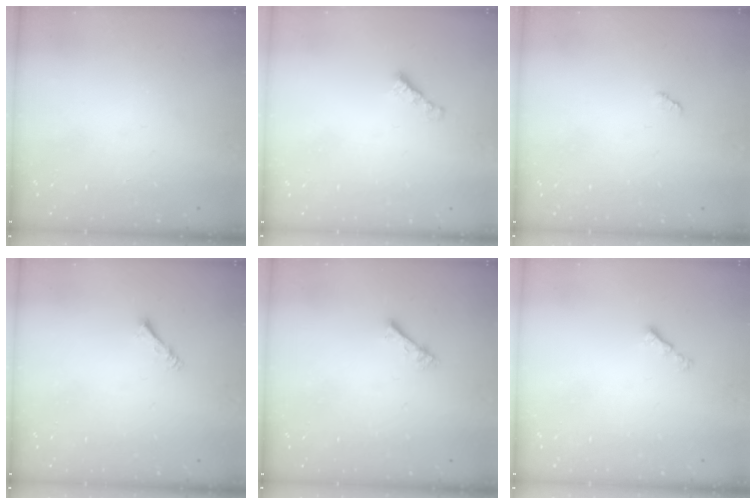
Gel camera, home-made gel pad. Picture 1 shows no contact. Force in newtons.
{"total": 2.4, "press": 2.4, "slide": 0.4}
{"total": 2.1, "press": 2.1, "slide": 0.3}
{"total": 1.4, "press": 1.4, "slide": 0.3}
{"total": 2.4, "press": 2.4, "slide": 0.2}
{"total": 1.3, "press": 1.2, "slide": 0.5}